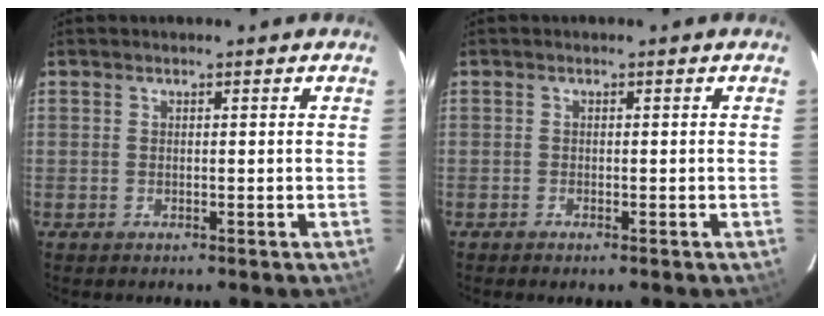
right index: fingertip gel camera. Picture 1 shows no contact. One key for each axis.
{"total": 0.8, "fx": -0.7, "fy": 0.2, "fz": 0.4, "tx": -0.010, "ty": -0.002, "tz": -0.013}